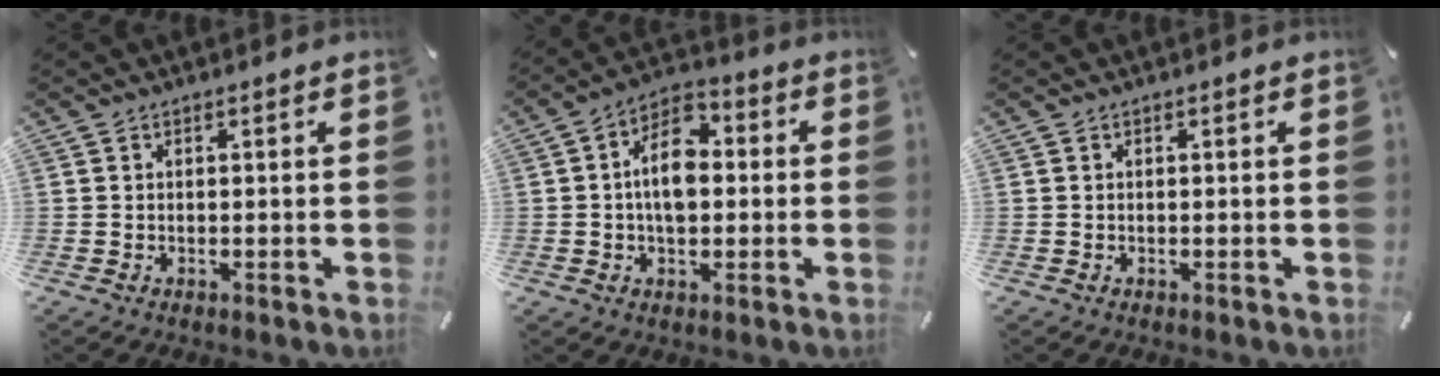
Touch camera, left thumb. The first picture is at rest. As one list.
[{"total": 10.4, "force": [0.2, 6.8, 7.9], "torque": [-0.133, 0.010, 0.001]}, {"total": 0.0}]